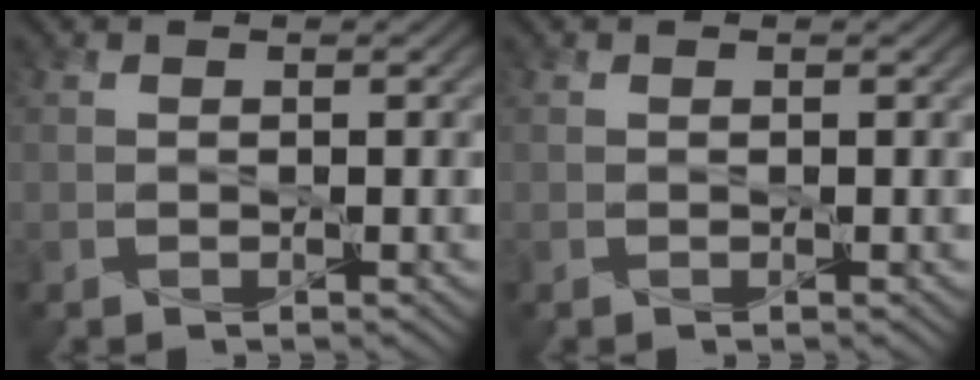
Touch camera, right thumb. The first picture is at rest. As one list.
[{"total": 0.0}]